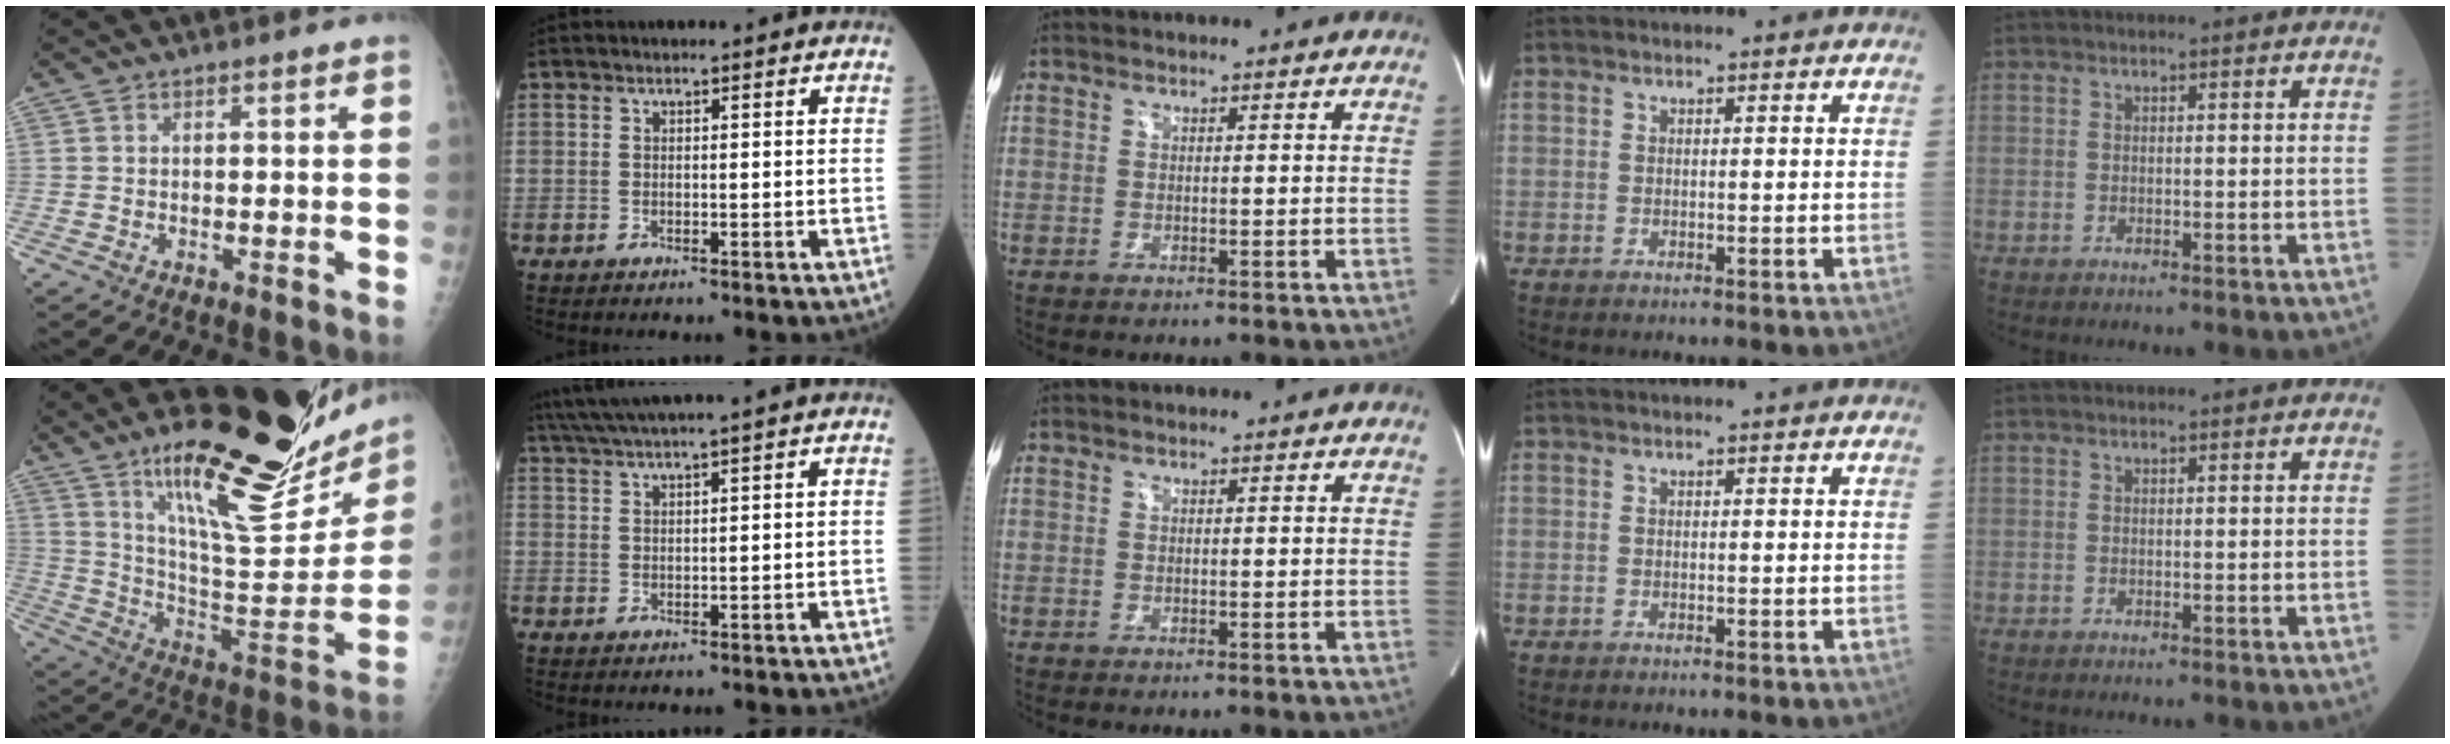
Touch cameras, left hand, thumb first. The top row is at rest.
{"thumb": {"total": 29.3, "force": [19.3, 8.2, 20.5], "torque": [-0.268, -0.088, 0.305]}, "index": {"total": 5.5, "force": [4.5, -1.6, 2.9], "torque": [-0.055, 0.017, 0.086]}}